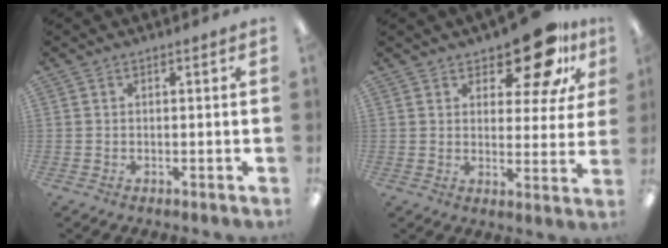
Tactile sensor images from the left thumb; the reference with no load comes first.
{"total": 14.3, "force": [9.8, 6.1, 8.4], "torque": [-0.112, -0.053, 0.165]}